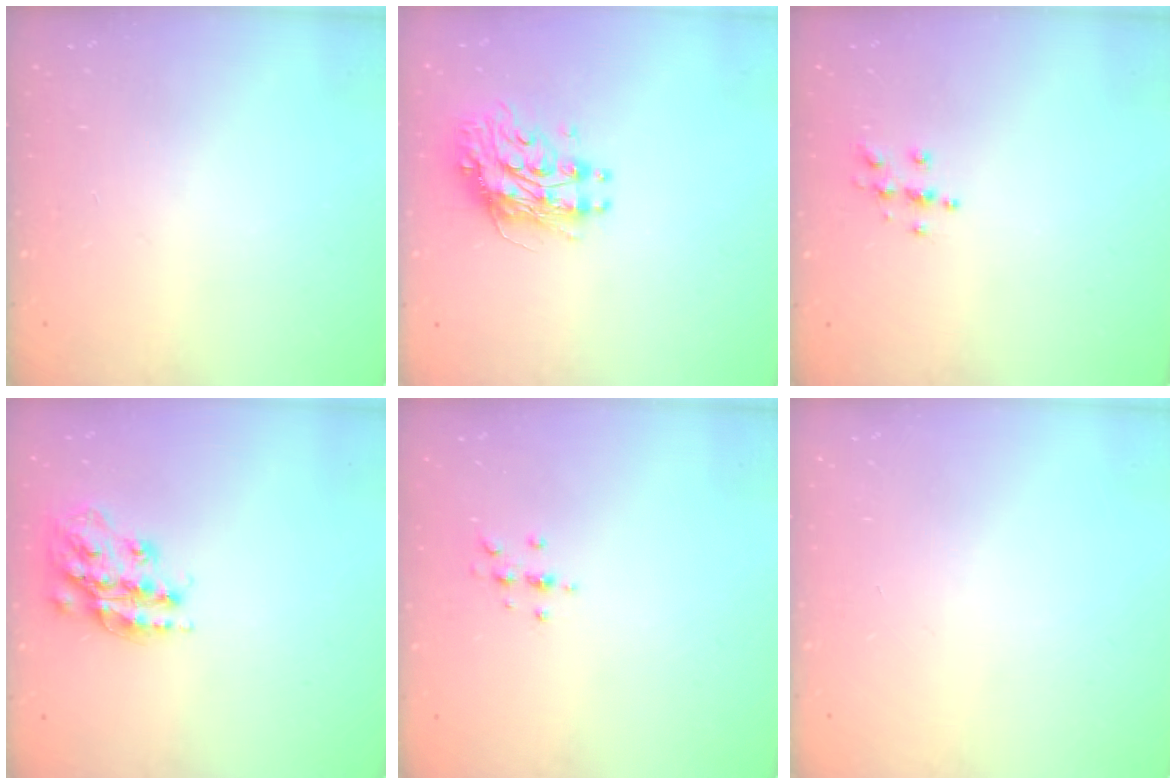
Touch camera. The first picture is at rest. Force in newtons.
{"total": 10.3, "press": 10.2, "slide": 1.0}
{"total": 4.4, "press": 4.4, "slide": 0.3}
{"total": 16.1, "press": 16.1, "slide": 1.2}
{"total": 3.3, "press": 3.2, "slide": 0.4}
{"total": 0.0}